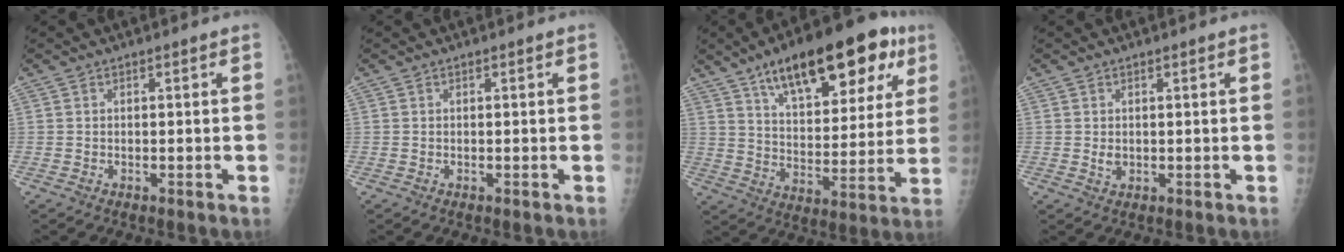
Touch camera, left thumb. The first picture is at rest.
{"total": 0.0}
{"total": 24.6, "force": [13.5, 10.4, 17.8], "torque": [-0.226, -0.019, 0.206]}
{"total": 1.7, "force": [0.2, 1.3, 1.0], "torque": [-0.013, -0.003, 0.008]}